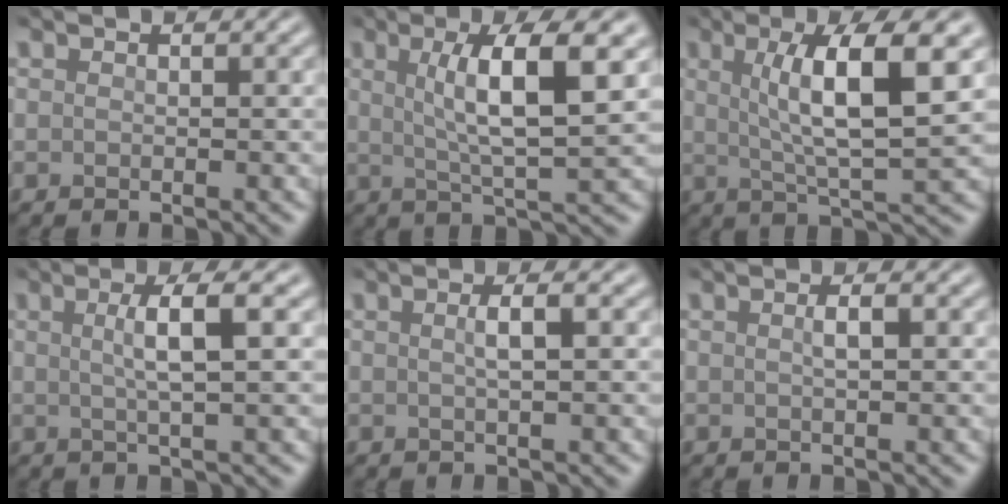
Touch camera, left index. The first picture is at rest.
{"total": 7.3, "force": [1.7, 1.6, 6.9], "torque": [-0.105, -0.002, 0.029]}
{"total": 8.1, "force": [1.9, 1.8, 7.6], "torque": [-0.114, -0.004, 0.032]}
{"total": 3.8, "force": [0.5, 0.8, 3.7], "torque": [-0.058, 0.001, 0.004]}
{"total": 2.0, "force": [0.0, 0.5, 1.9], "torque": [-0.032, 0.003, -0.003]}
{"total": 1.3, "force": [0.0, 0.3, 1.2], "torque": [-0.023, 0.001, -0.002]}